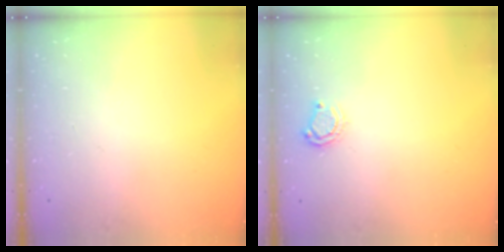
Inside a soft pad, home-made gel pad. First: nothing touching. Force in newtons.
{"total": 6.2, "press": 6.2, "slide": 0.4}